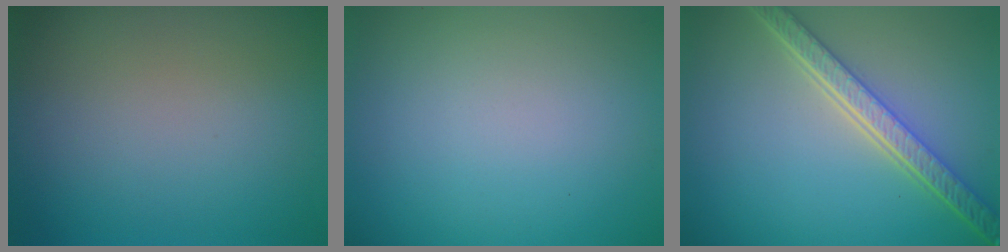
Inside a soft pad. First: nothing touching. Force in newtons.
{"total": 0.0}
{"total": 5.4, "press": 4.0, "slide": 3.6}